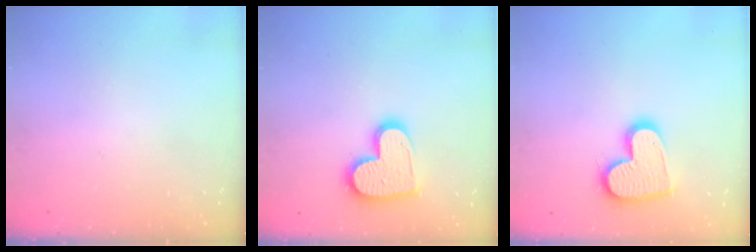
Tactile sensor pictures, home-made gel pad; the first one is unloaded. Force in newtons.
{"total": 14.5, "press": 14.5, "slide": 1.0}
{"total": 16.2, "press": 16.2, "slide": 1.3}